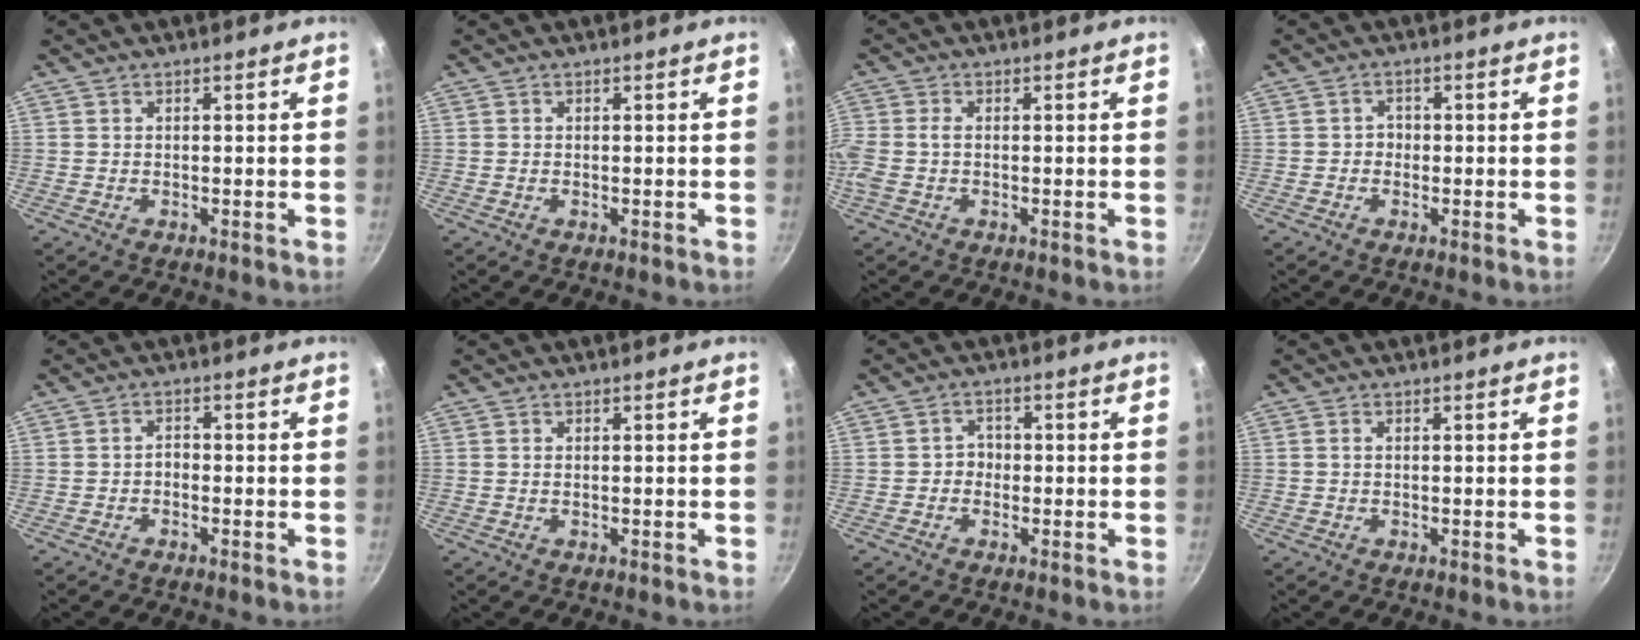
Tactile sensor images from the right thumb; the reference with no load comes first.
{"total": 0.0}
{"total": 4.3, "force": [-0.4, 2.5, 3.5], "torque": [-0.102, 0.006, -0.009]}
{"total": 1.8, "force": [-0.4, 1.6, 0.7], "torque": [0.004, 0.008, -0.012]}
{"total": 1.5, "force": [-0.7, 1.0, 0.9], "torque": [-0.008, 0.008, -0.016]}
{"total": 0.0}
{"total": 2.5, "force": [-0.6, 2.2, 1.0], "torque": [0.005, 0.010, -0.017]}
{"total": 0.6, "force": [0.0, 0.3, 0.5], "torque": [-0.010, 0.000, 0.000]}